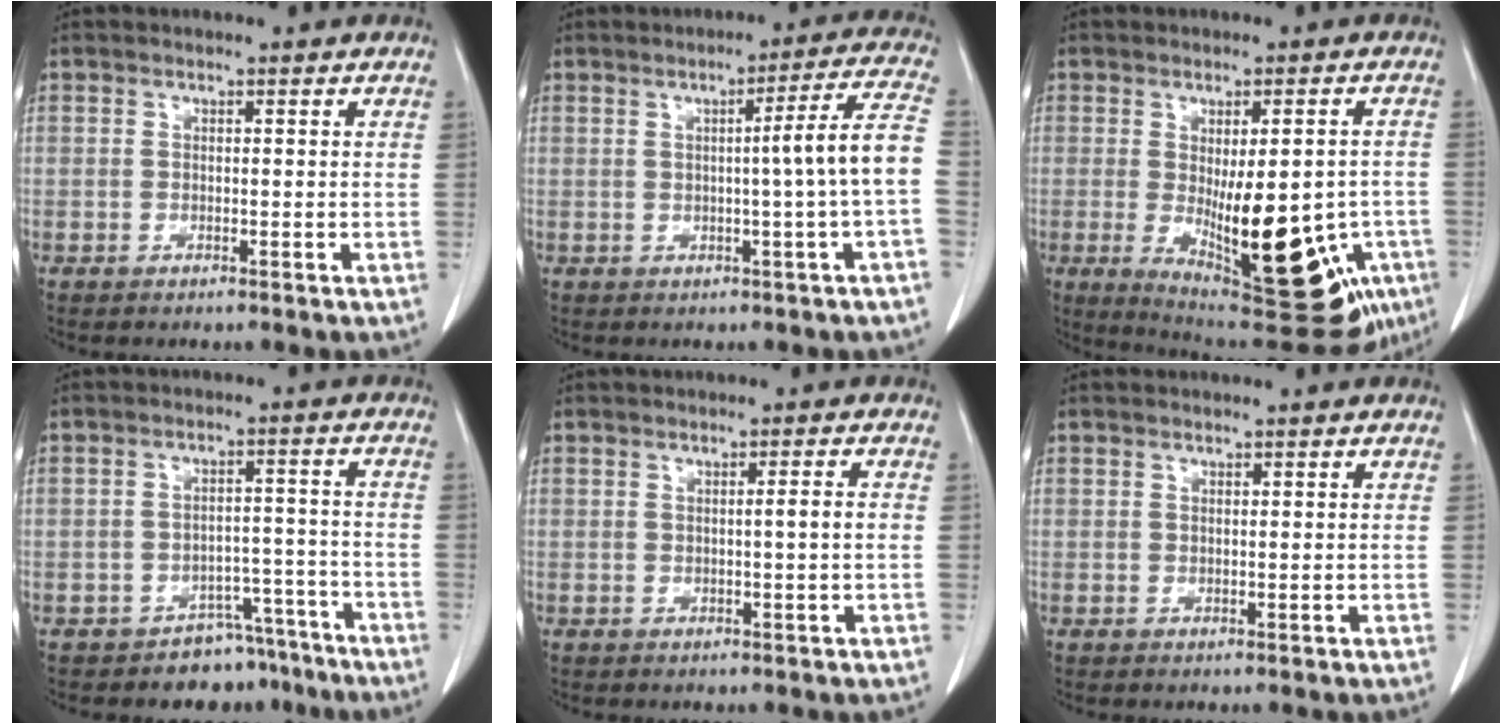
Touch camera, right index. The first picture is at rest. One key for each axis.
{"total": 8.6, "fx": -0.7, "fy": -1.7, "fz": 8.4, "tx": -0.111, "ty": 0.009, "tz": -0.009}
{"total": 20.5, "fx": -6.9, "fy": 6.4, "fz": 18.2, "tx": -0.204, "ty": -0.019, "tz": -0.077}
{"total": 6.9, "fx": -5.6, "fy": 4.0, "fz": 0.3, "tx": 0.020, "ty": 0.051, "tz": -0.078}
{"total": 1.9, "fx": 0.0, "fy": -0.3, "fz": 1.9, "tx": -0.030, "ty": 0.000, "tz": 0.000}
{"total": 0.0}